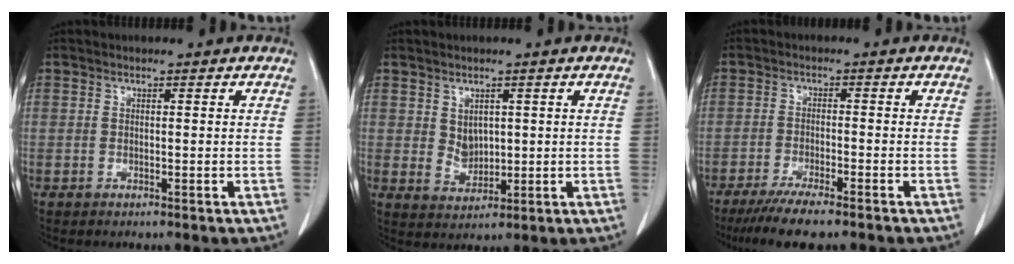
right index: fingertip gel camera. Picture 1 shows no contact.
{"total": 3.3, "force": [1.1, 2.5, 1.9], "torque": [-0.034, -0.001, 0.033]}
{"total": 7.7, "force": [-6.1, 0.6, 4.7], "torque": [-0.074, -0.018, -0.097]}